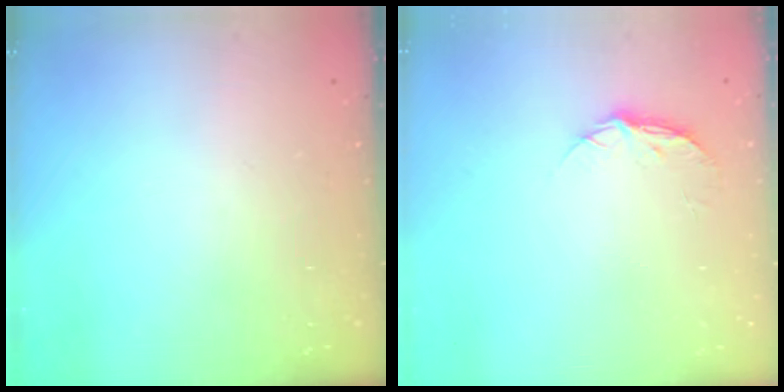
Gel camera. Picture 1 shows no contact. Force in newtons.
{"total": 6.7, "press": 6.7, "slide": 0.8}